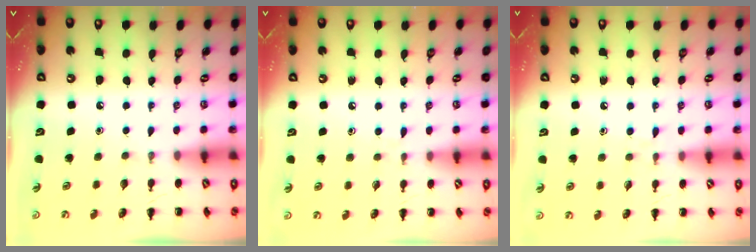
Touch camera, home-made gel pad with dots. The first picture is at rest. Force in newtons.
{"total": 3.0, "press": 2.6, "slide": 1.5}
{"total": 4.8, "press": 4.4, "slide": 1.9}